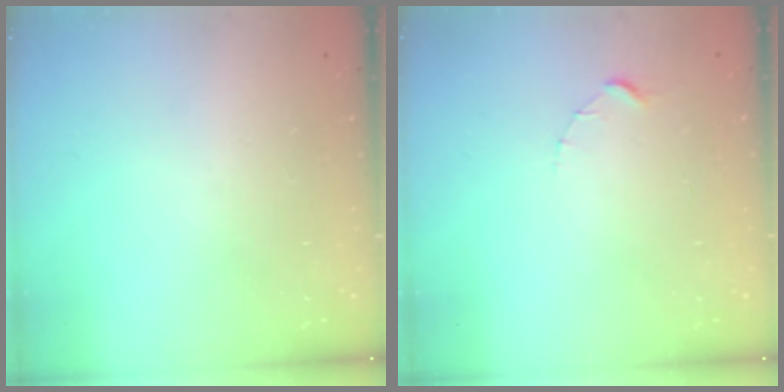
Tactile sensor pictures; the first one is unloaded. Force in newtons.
{"total": 1.5, "press": 1.5, "slide": 0.2}